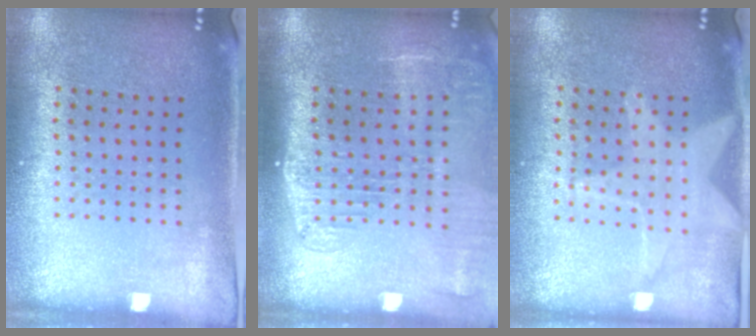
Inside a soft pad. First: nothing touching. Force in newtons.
{"total": 2.1, "press": 1.7, "slide": 1.2}
{"total": 1.1, "press": 1.1, "slide": 0.1}